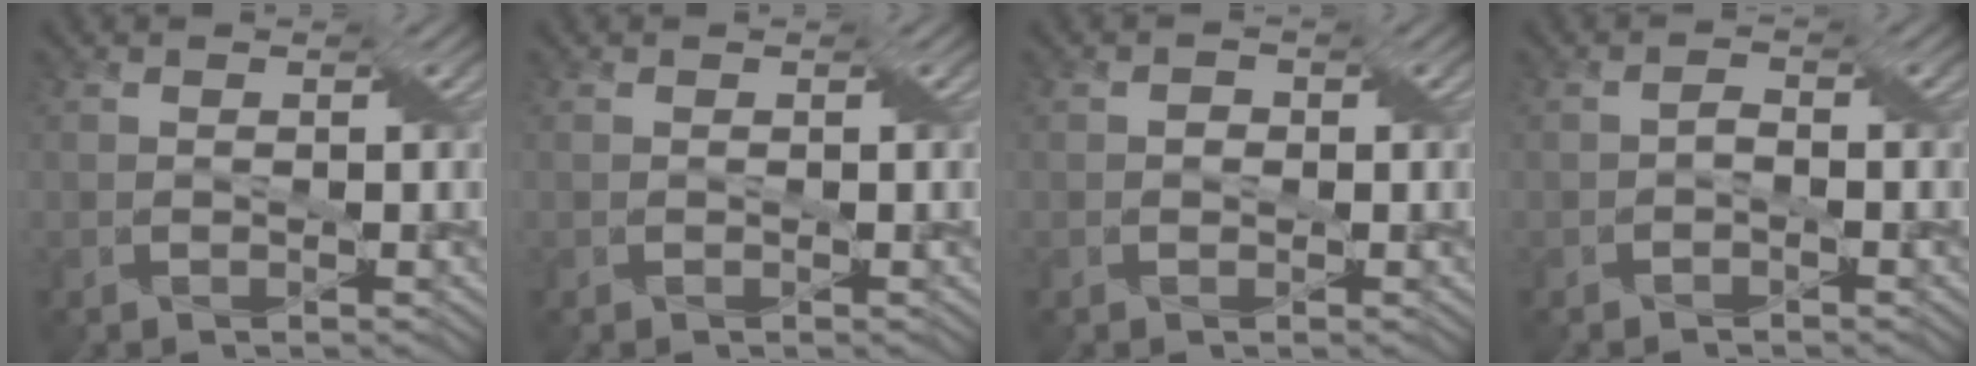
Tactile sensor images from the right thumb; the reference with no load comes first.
{"total": 0.0}
{"total": 0.7, "force": [-0.1, 0.6, 0.1], "torque": [0.007, 0.006, -0.007]}
{"total": 0.9, "force": [-0.8, 0.1, 0.4], "torque": [-0.012, 0.009, -0.018]}